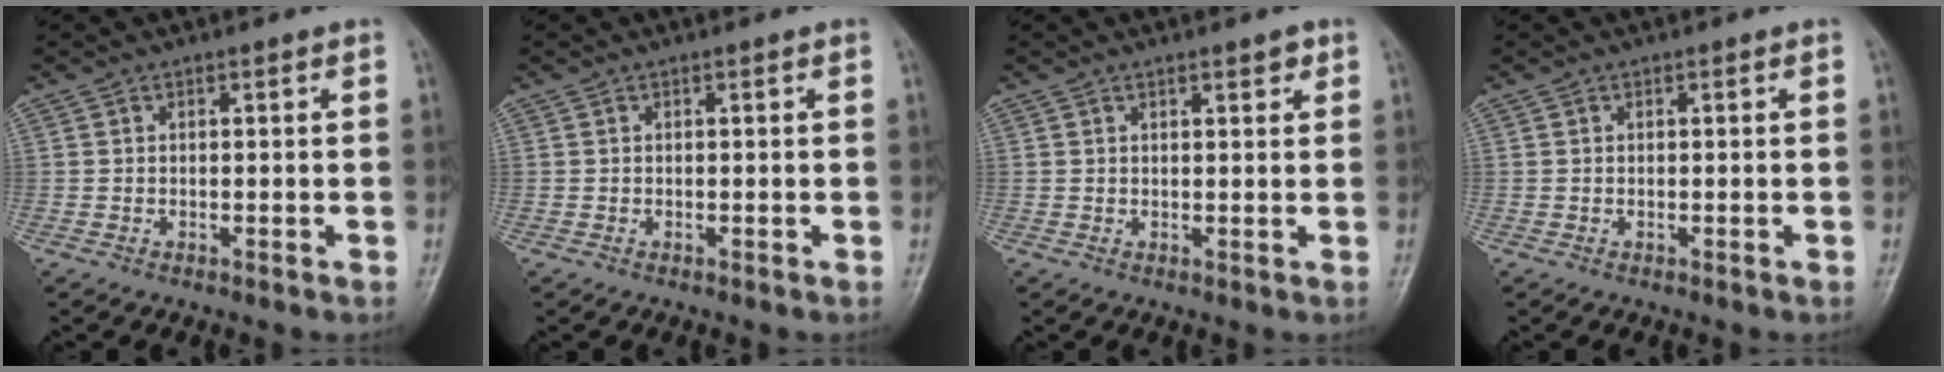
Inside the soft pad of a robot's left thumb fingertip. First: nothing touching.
{"total": 0.0}
{"total": 2.0, "force": [1.3, 0.6, 1.4], "torque": [-0.015, -0.006, 0.017]}
{"total": 0.0}